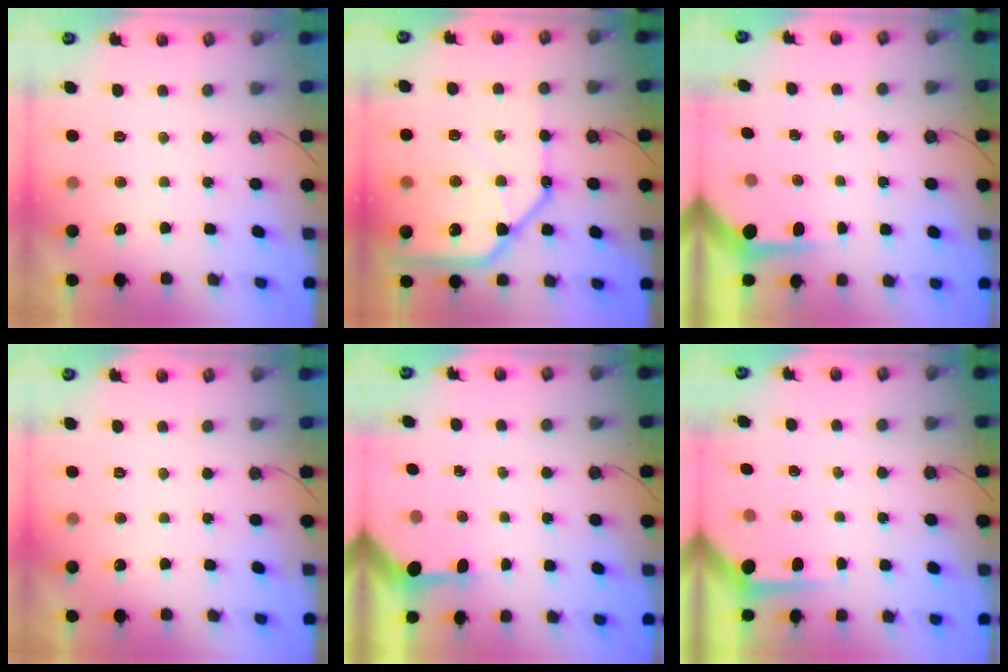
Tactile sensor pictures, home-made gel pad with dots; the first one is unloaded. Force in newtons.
{"total": 19.0, "press": 18.9, "slide": 2.0}
{"total": 3.6, "press": 3.6, "slide": 0.4}
{"total": 0.0}
{"total": 3.3, "press": 3.3, "slide": 0.3}
{"total": 3.7, "press": 3.7, "slide": 0.4}